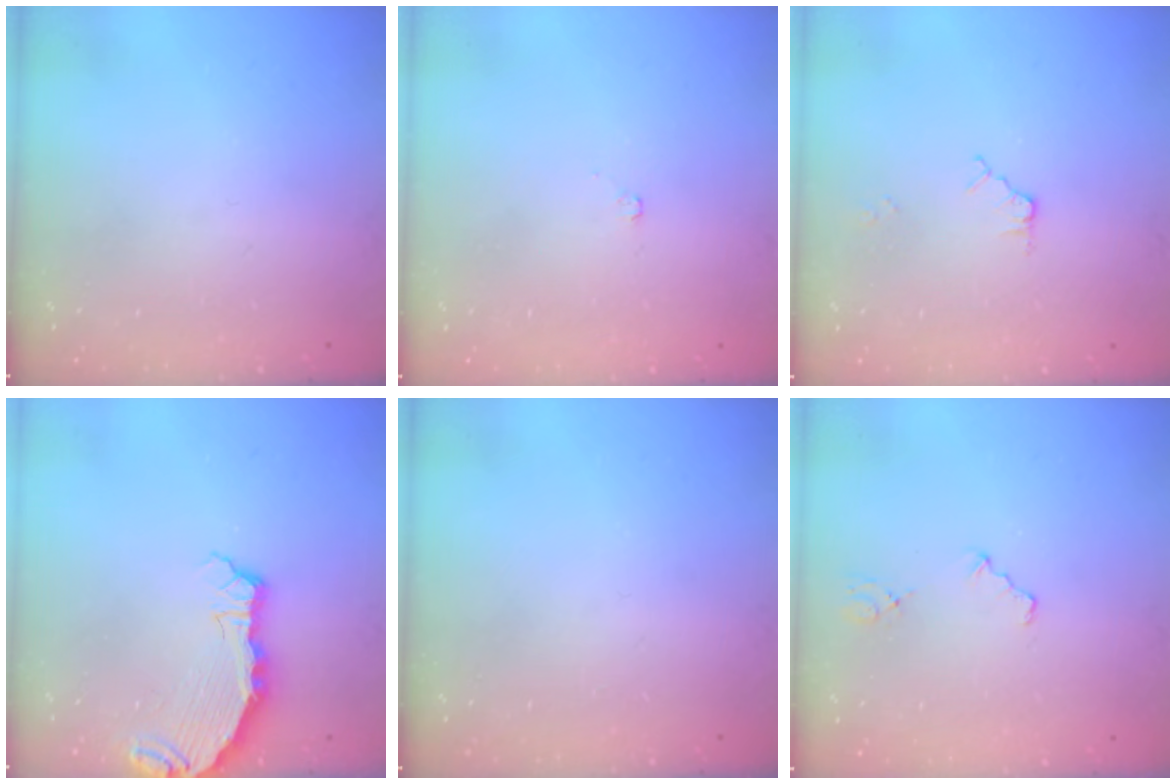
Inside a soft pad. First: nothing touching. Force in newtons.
{"total": 1.8, "press": 1.8, "slide": 0.3}
{"total": 3.9, "press": 3.9, "slide": 0.4}
{"total": 5.8, "press": 5.4, "slide": 2.3}
{"total": 0.0}
{"total": 3.9, "press": 3.8, "slide": 0.5}